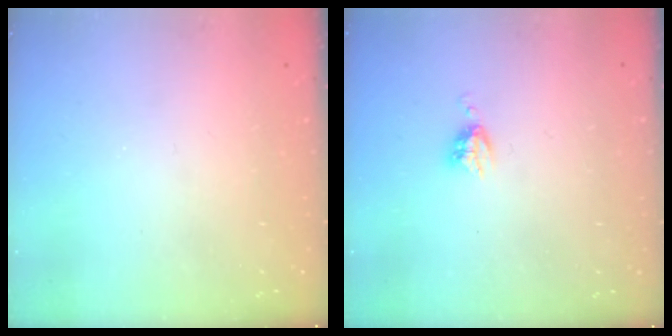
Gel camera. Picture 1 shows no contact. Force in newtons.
{"total": 4.0, "press": 3.9, "slide": 0.5}